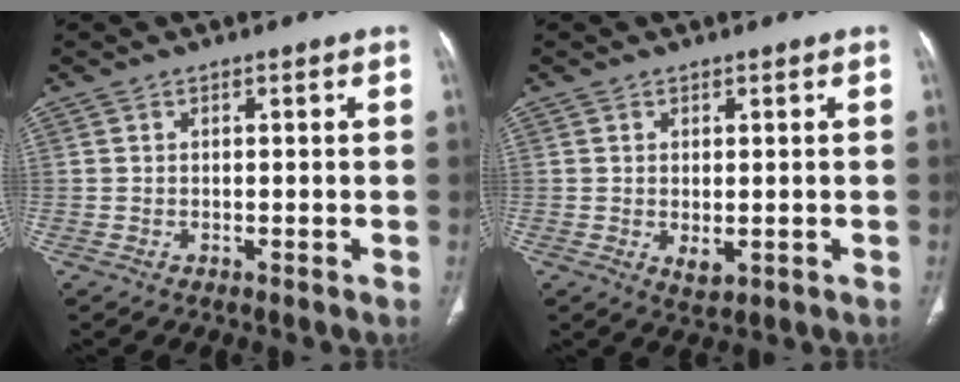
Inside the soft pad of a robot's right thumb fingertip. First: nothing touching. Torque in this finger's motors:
{"motor_torque": [-0.37, 0.31, -0.23, 0.23, 0.14]}